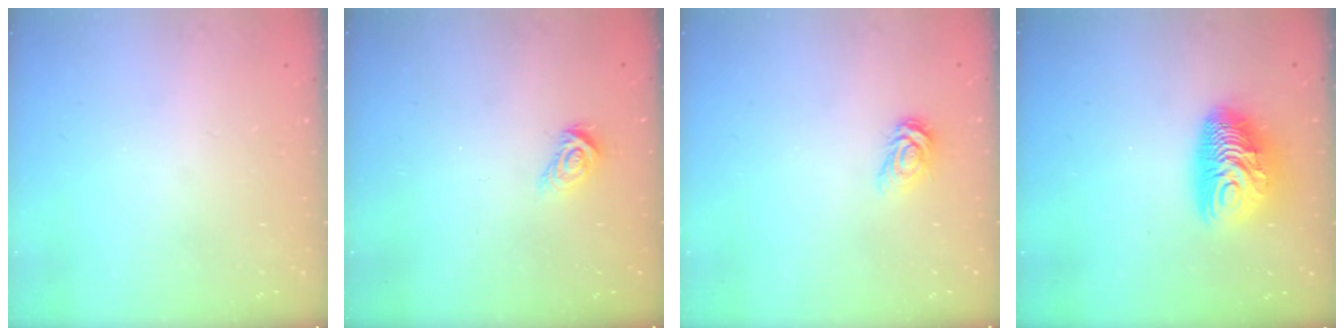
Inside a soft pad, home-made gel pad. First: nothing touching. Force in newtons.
{"total": 6.0, "press": 6.0, "slide": 0.3}
{"total": 4.8, "press": 4.8, "slide": 0.5}
{"total": 12.0, "press": 12.0, "slide": 0.8}